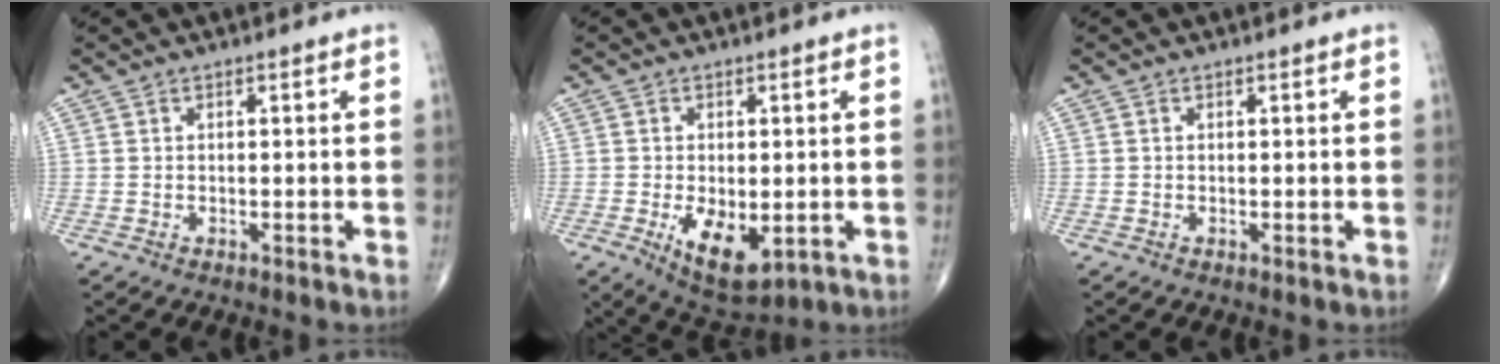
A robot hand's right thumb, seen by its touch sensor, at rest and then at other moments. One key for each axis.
{"total": 9.5, "fx": -2.3, "fy": 4.9, "fz": 7.8, "tx": -0.119, "ty": -0.014, "tz": -0.024}
{"total": 0.0}